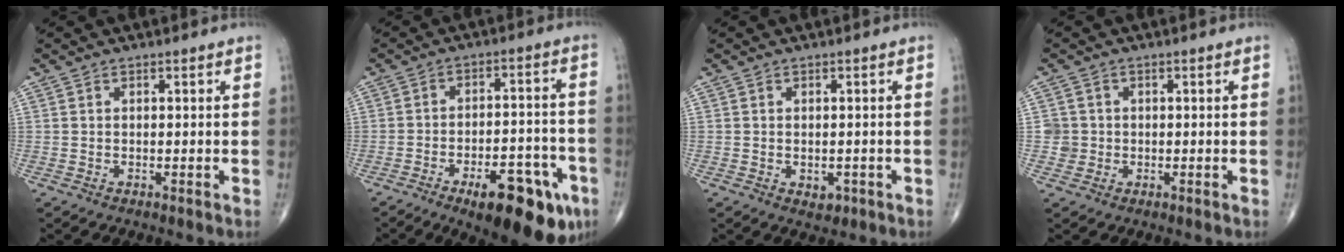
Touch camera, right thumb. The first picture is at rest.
{"total": 17.8, "force": [-9.5, 6.8, 13.4], "torque": [-0.137, 0.054, -0.127]}
{"total": 2.5, "force": [-0.8, 1.7, 1.6], "torque": [-0.014, -0.001, -0.004]}
{"total": 2.7, "force": [-0.1, 2.7, 0.0], "torque": [0.023, 0.008, -0.004]}